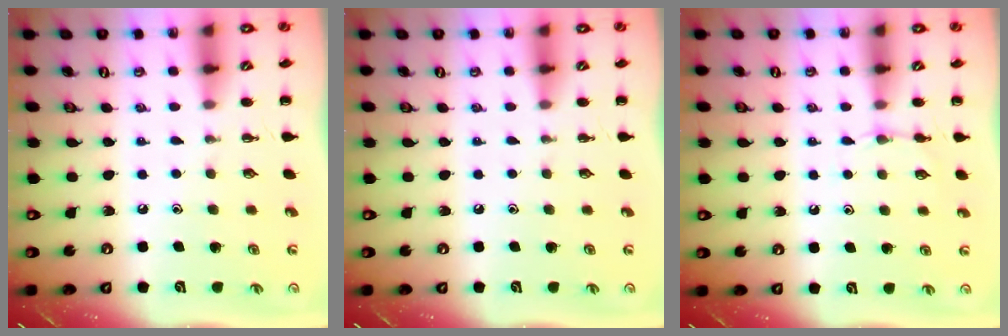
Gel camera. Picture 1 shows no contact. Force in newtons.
{"total": 0.0}
{"total": 3.6, "press": 3.4, "slide": 1.4}